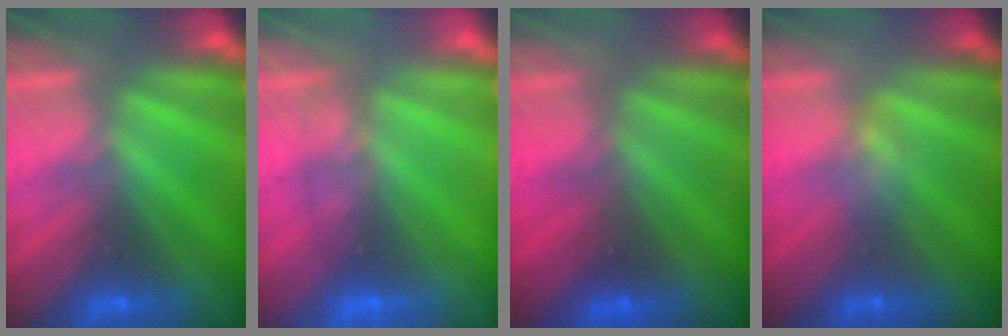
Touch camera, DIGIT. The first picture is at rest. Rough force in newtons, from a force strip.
{"total": 1.7}
{"total": 1.6}
{"total": 2.3}